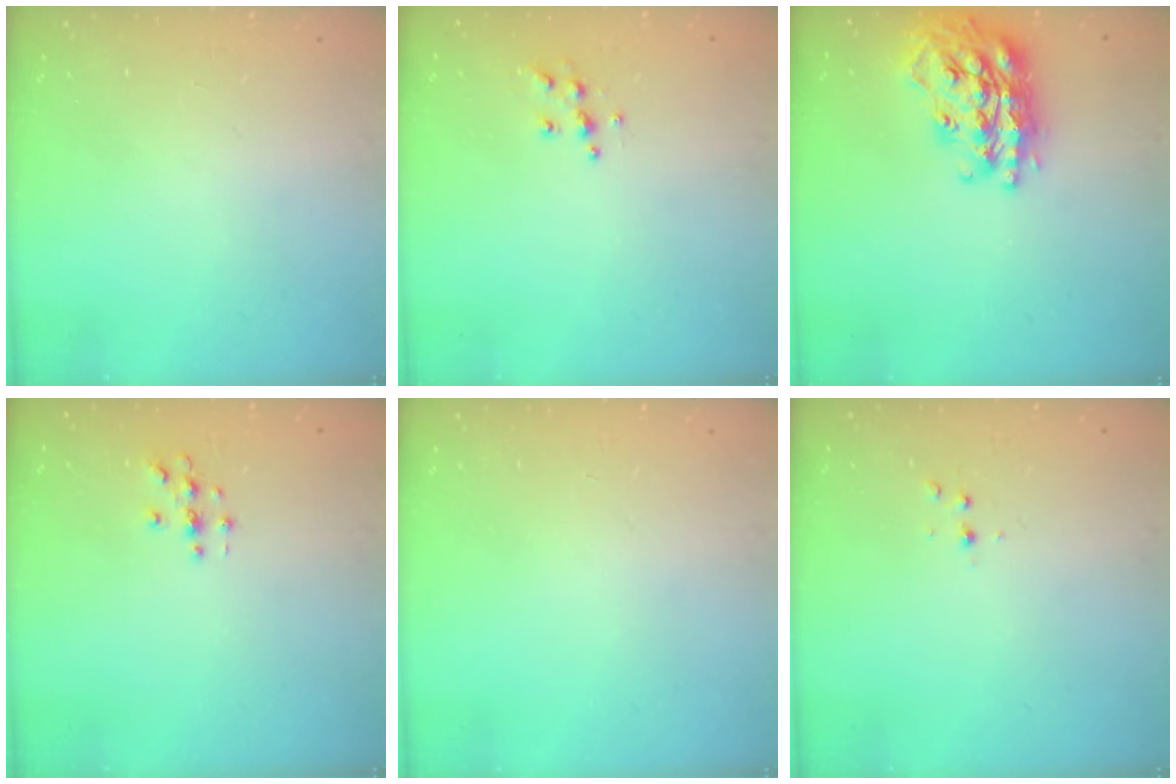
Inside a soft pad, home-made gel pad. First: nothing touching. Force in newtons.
{"total": 6.4, "press": 6.4, "slide": 0.6}
{"total": 25.6, "press": 25.5, "slide": 2.2}
{"total": 2.9, "press": 2.9, "slide": 0.3}
{"total": 0.0}
{"total": 3.1, "press": 2.7, "slide": 1.6}